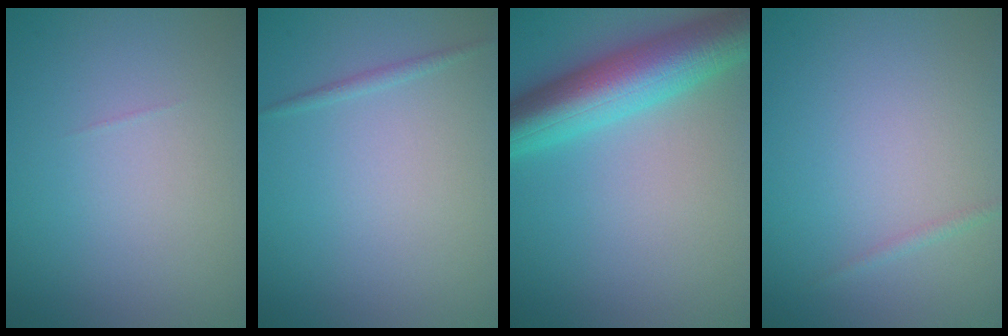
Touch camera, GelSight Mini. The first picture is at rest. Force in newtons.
{"total": 0.7, "press": 0.7, "slide": 0.0}
{"total": 8.9, "press": 8.9, "slide": 0.2}
{"total": 0.6, "press": 0.6, "slide": 0.1}